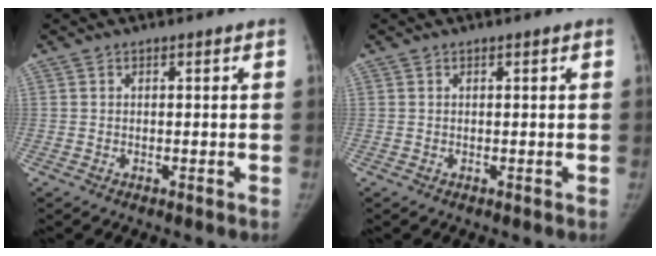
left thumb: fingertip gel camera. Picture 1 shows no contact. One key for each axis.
{"total": 0.0}